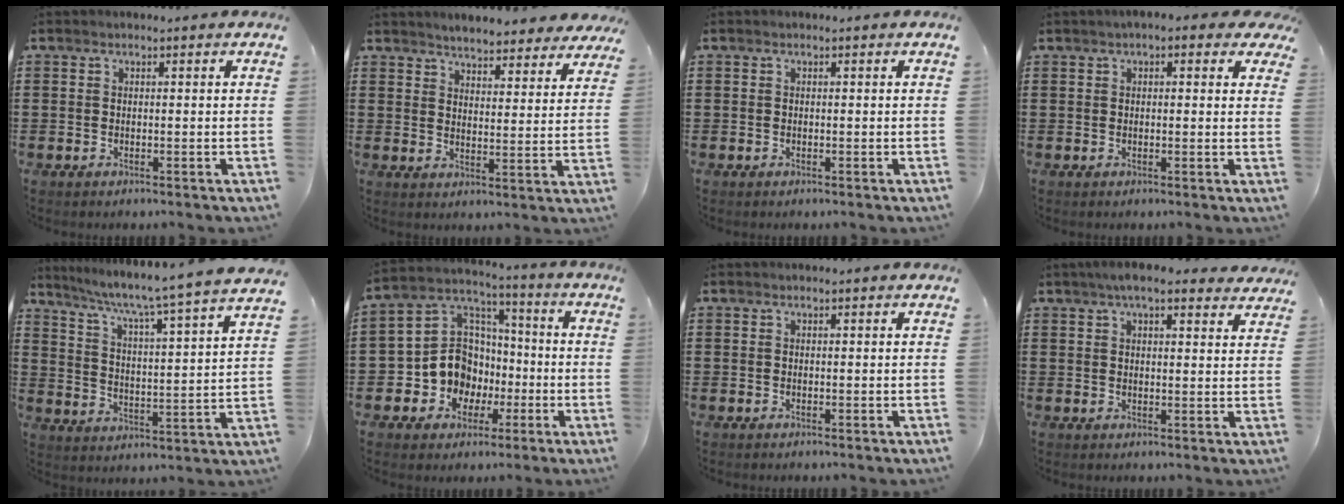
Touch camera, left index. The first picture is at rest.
{"total": 4.4, "force": [4.3, 0.2, 0.3], "torque": [-0.026, -0.019, 0.078]}
{"total": 0.0}
{"total": 2.0, "force": [1.0, 0.8, 1.5], "torque": [-0.032, 0.009, 0.016]}
{"total": 5.3, "force": [4.4, -1.2, 2.7], "torque": [-0.073, -0.047, 0.061]}
{"total": 10.9, "force": [-2.7, 9.9, 3.6], "torque": [-0.125, 0.008, -0.048]}
{"total": 0.0}
{"total": 5.4, "force": [4.3, 1.3, 3.0], "torque": [-0.069, 0.002, 0.079]}